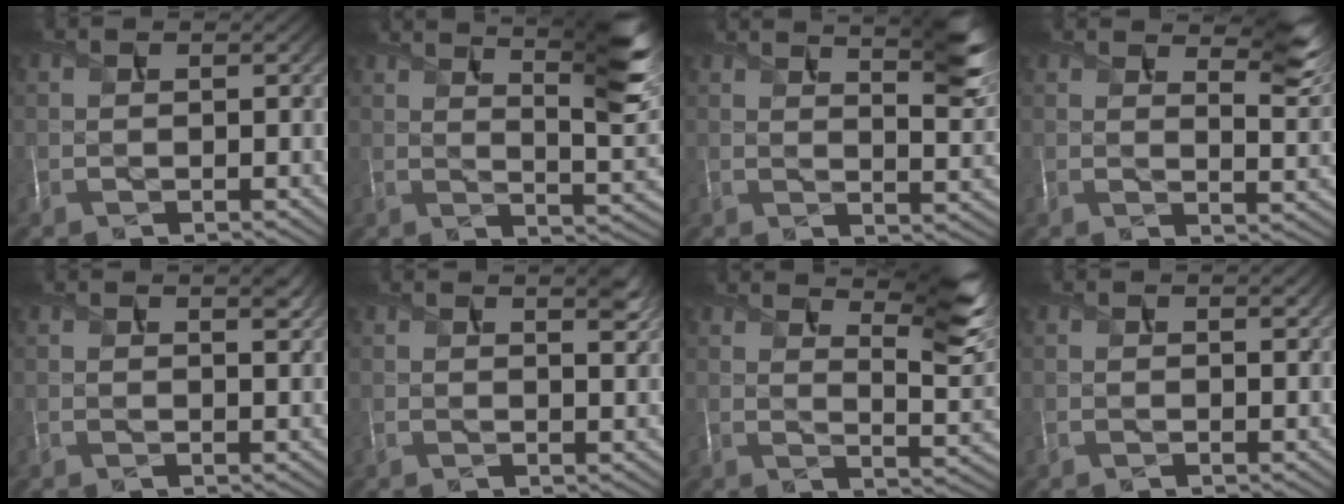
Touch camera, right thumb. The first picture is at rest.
{"total": 10.2, "force": [6.3, 1.8, 7.8], "torque": [-0.116, 0.004, 0.095]}
{"total": 7.6, "force": [5.0, 1.6, 5.5], "torque": [-0.080, 0.008, 0.075]}
{"total": 7.3, "force": [5.3, 1.8, 4.7], "torque": [-0.073, 0.001, 0.089]}
{"total": 2.2, "force": [1.6, 0.4, 1.4], "torque": [-0.027, -0.002, 0.024]}
{"total": 3.1, "force": [2.2, 0.6, 2.1], "torque": [-0.039, 0.001, 0.035]}
{"total": 9.9, "force": [6.8, 1.8, 7.0], "torque": [-0.118, 0.001, 0.113]}
{"total": 1.4, "force": [1.1, 0.3, 0.8], "torque": [-0.017, -0.006, 0.016]}